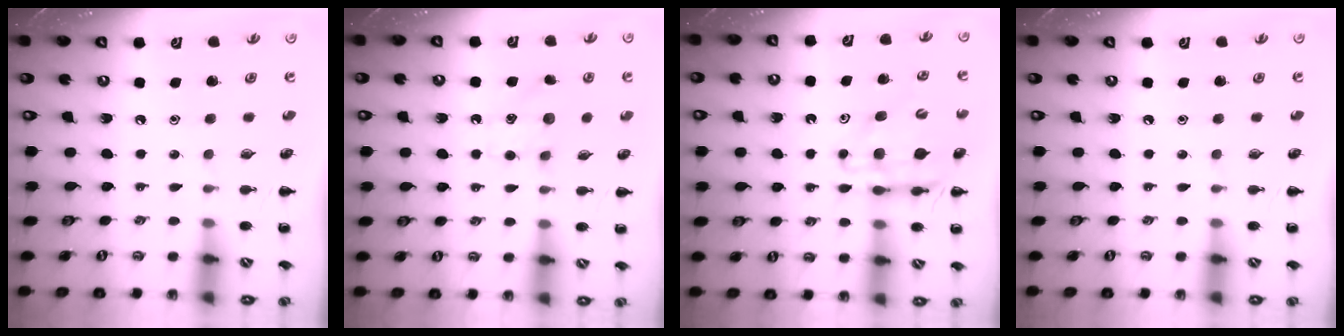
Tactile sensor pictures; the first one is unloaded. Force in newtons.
{"total": 6.8, "press": 6.8, "slide": 1.0}
{"total": 13.0, "press": 12.5, "slide": 3.7}
{"total": 0.0}